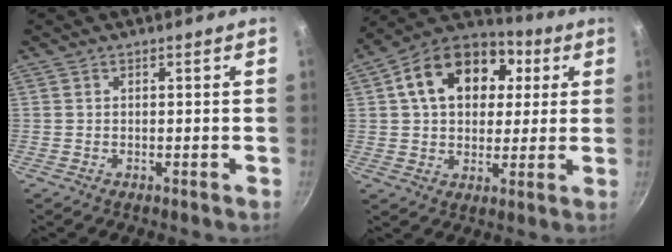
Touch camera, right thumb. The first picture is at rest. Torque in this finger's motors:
{"motor_torque": [0.59, 3.60, 0.93, -0.38, 0.12]}